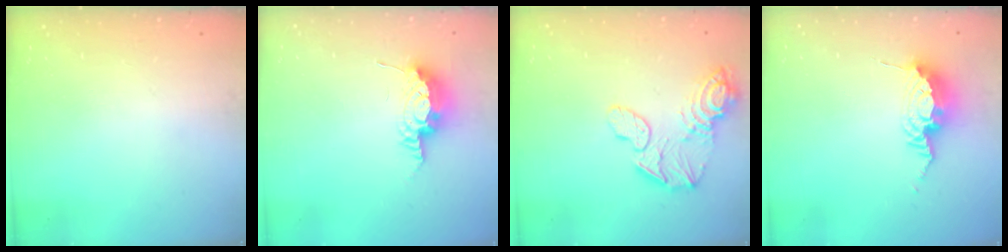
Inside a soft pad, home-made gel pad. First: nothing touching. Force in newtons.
{"total": 14.2, "press": 10.6, "slide": 9.4}
{"total": 12.6, "press": 12.4, "slide": 2.0}
{"total": 10.0, "press": 10.0, "slide": 1.1}